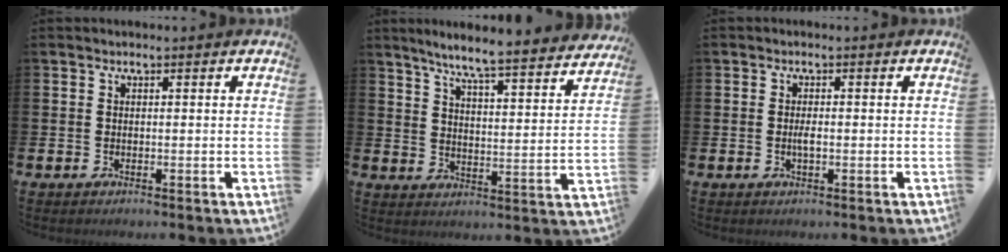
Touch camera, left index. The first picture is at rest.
{"total": 7.1, "force": [6.6, 0.0, 2.7], "torque": [-0.069, -0.049, 0.109]}
{"total": 1.3, "force": [-0.2, 0.4, 1.2], "torque": [-0.025, 0.001, -0.004]}